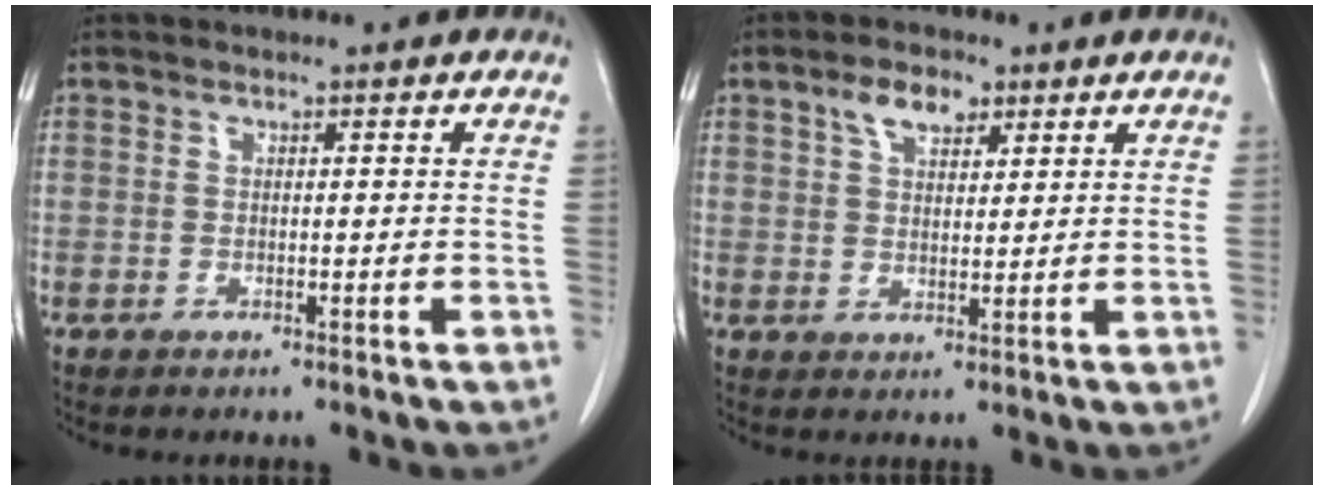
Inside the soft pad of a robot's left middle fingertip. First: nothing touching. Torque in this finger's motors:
{"motor_torque": [0.55, -0.40, -0.07, 0.00]}